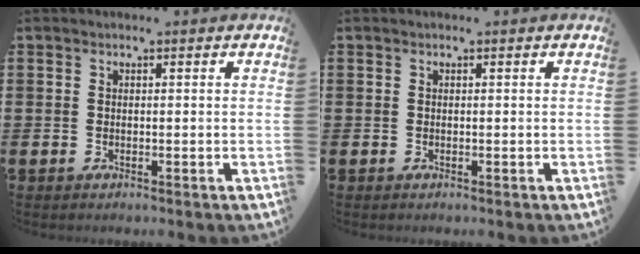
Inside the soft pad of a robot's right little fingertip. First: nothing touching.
{"total": 0.0}